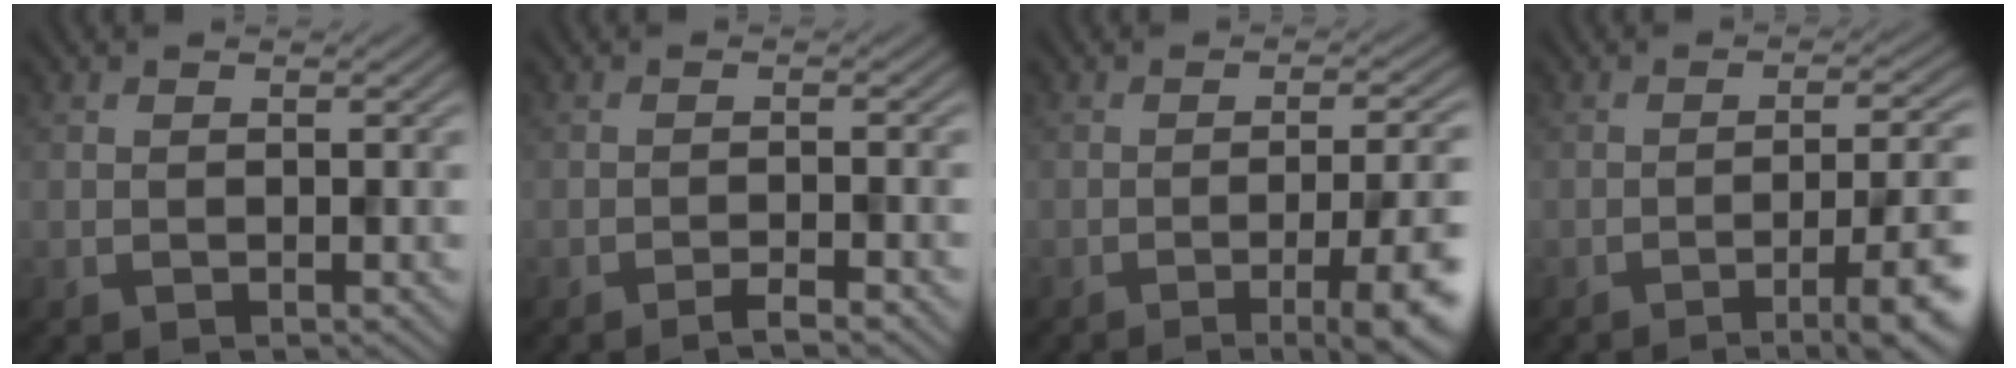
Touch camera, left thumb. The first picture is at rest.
{"total": 2.2, "force": [-1.6, 0.1, 1.6], "torque": [-0.019, 0.007, -0.038]}
{"total": 8.9, "force": [-3.6, 1.9, 7.9], "torque": [-0.112, -0.005, -0.052]}
{"total": 8.2, "force": [-3.8, 1.6, 7.1], "torque": [-0.104, 0.000, -0.057]}